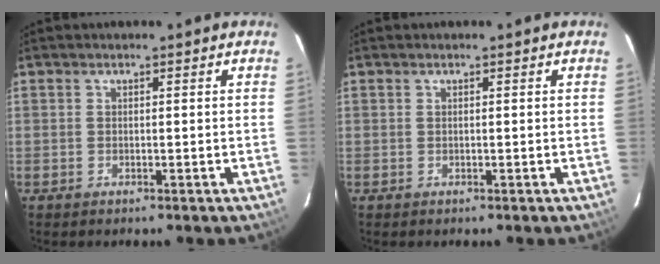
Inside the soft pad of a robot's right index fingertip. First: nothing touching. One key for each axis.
{"total": 0.0}